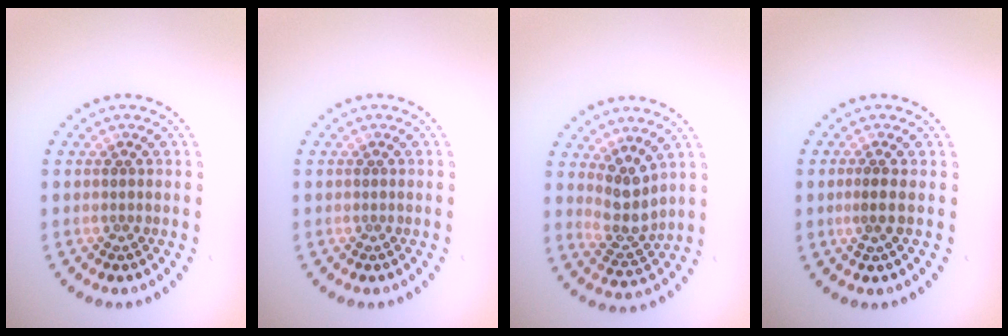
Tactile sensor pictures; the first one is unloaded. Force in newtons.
{"total": 0.0}
{"total": 3.0, "press": 2.3, "slide": 1.9}
{"total": 0.9, "press": 0.6, "slide": 0.7}